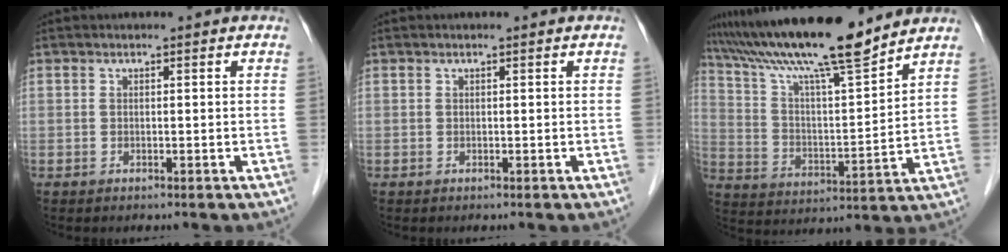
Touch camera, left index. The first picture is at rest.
{"total": 0.0}
{"total": 16.6, "force": [14.3, 0.2, 8.4], "torque": [-0.151, 0.003, 0.248]}